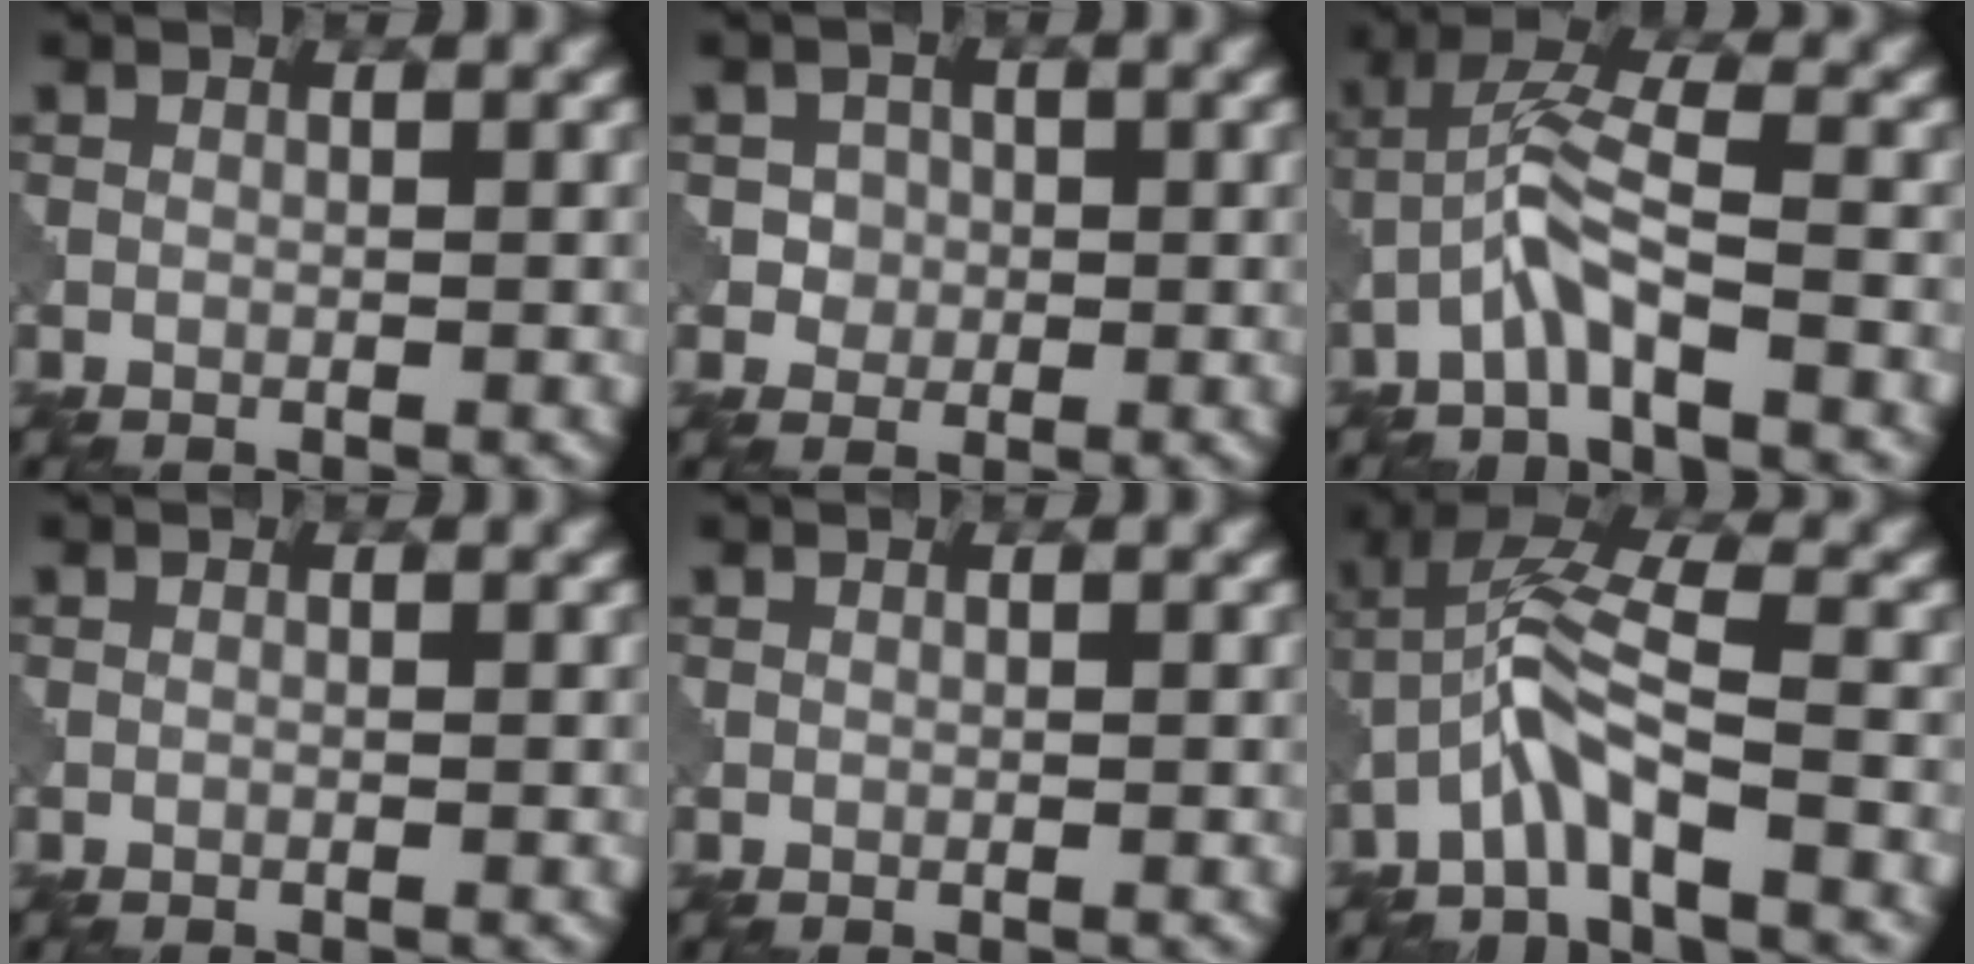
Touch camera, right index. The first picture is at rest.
{"total": 2.1, "force": [0.3, 2.0, 0.5], "torque": [0.005, -0.001, 0.007]}
{"total": 3.9, "force": [-2.1, 0.5, 3.3], "torque": [-0.071, 0.016, -0.045]}
{"total": 0.0}
{"total": 0.0}
{"total": 4.8, "force": [-2.5, 1.0, 4.1], "torque": [-0.089, 0.013, -0.055]}